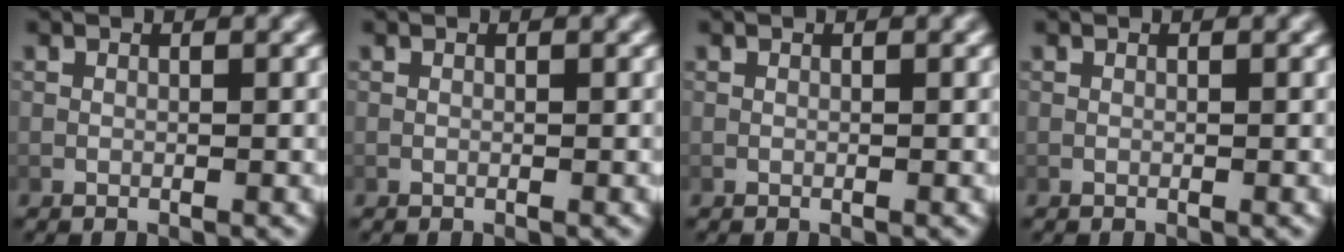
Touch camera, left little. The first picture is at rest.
{"total": 0.0}
{"total": 0.0}
{"total": 0.0}